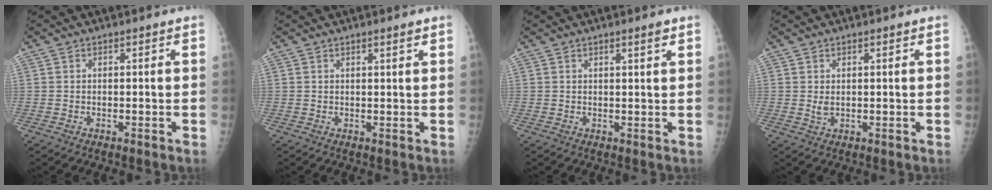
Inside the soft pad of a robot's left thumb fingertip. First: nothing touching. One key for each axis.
{"total": 1.3, "fx": 0.9, "fy": 0.0, "fz": 0.9, "tx": -0.011, "ty": -0.006, "tz": 0.015}
{"total": 1.7, "fx": 1.2, "fy": 0.0, "fz": 1.2, "tx": -0.017, "ty": -0.007, "tz": 0.018}
{"total": 1.8, "fx": 0.6, "fy": 1.0, "fz": 1.4, "tx": -0.022, "ty": -0.006, "tz": 0.015}